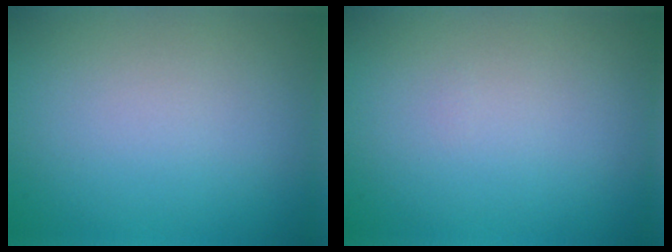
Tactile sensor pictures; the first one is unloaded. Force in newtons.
{"total": 0.0}